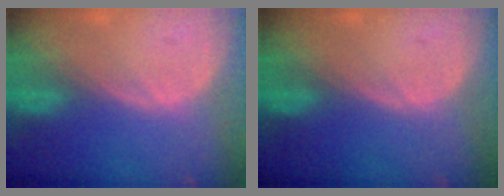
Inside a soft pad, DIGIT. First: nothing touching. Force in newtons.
{"total": 0.0}